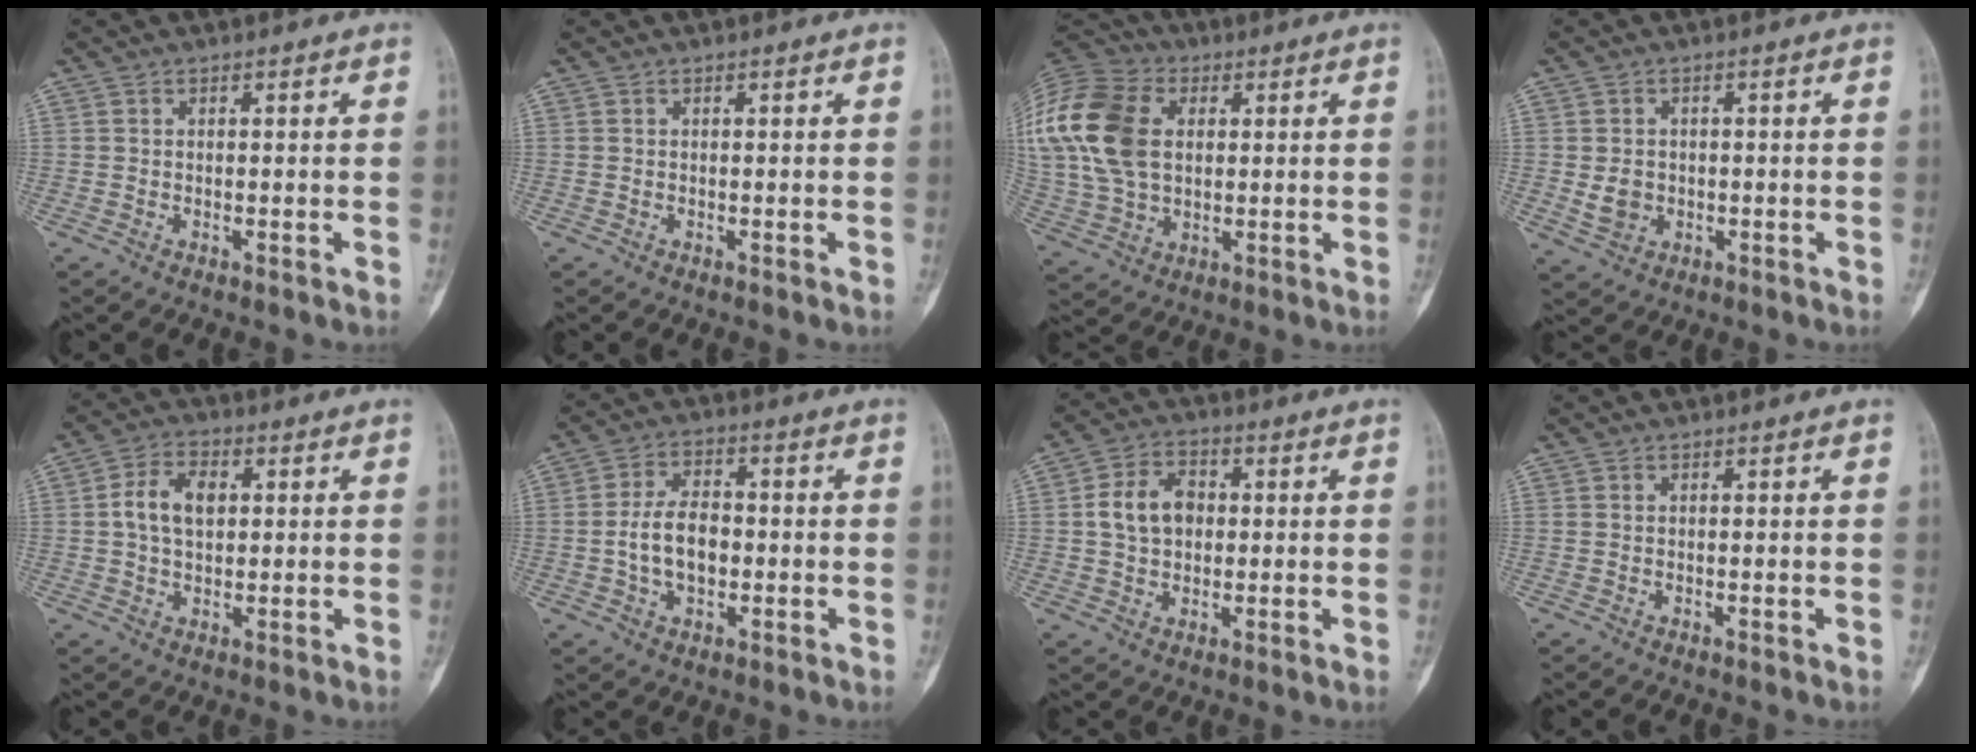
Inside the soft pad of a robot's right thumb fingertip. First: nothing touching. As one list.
[{"total": 0.0}, {"total": 26.2, "force": [5.5, 18.6, 17.6], "torque": [-0.417, 0.038, 0.110]}, {"total": 3.9, "force": [-0.4, 3.4, 2.0], "torque": [-0.020, 0.001, 0.000]}, {"total": 7.3, "force": [1.1, 4.8, 5.4], "torque": [-0.092, 0.011, 0.016]}, {"total": 8.3, "force": [-1.1, 5.2, 6.4], "torque": [-0.100, 0.014, -0.023]}, {"total": 8.3, "force": [0.7, 6.2, 5.6], "torque": [-0.082, 0.014, 0.008]}, {"total": 0.0}]